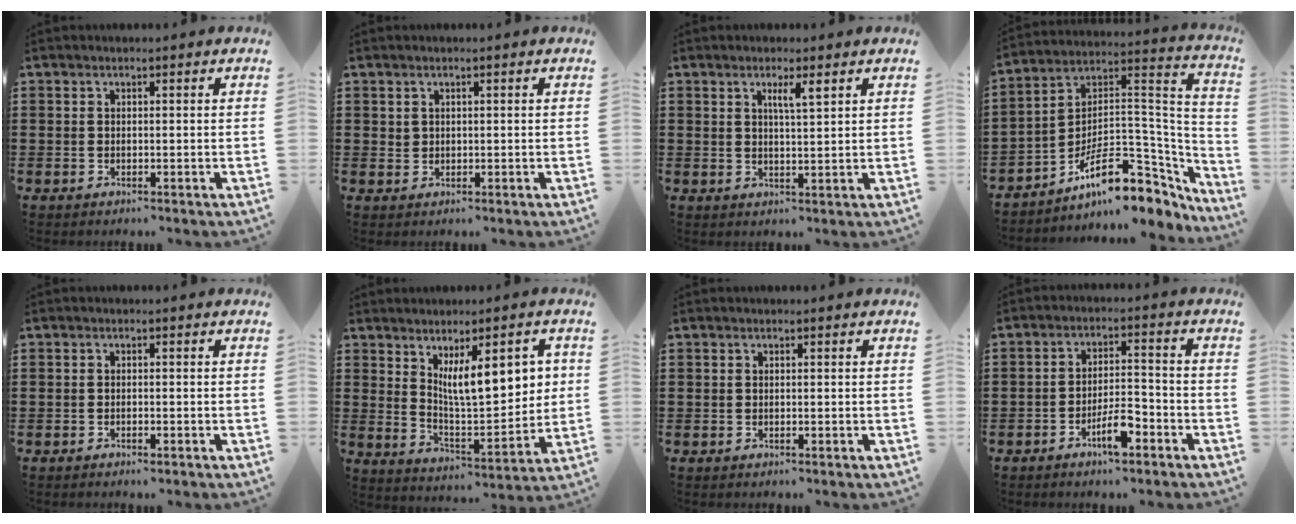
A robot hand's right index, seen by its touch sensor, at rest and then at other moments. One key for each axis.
{"total": 1.2, "fx": 0.7, "fy": 0.9, "fz": 0.2, "tx": -0.006, "ty": 0.004, "tz": 0.015}
{"total": 2.7, "fx": 1.4, "fy": 0.4, "fz": 2.3, "tx": -0.040, "ty": -0.001, "tz": 0.021}
{"total": 11.9, "fx": -6.7, "fy": 5.8, "fz": 8.0, "tx": -0.123, "ty": 0.006, "tz": -0.120}
{"total": 0.7, "fx": -0.6, "fy": 0.1, "fz": 0.3, "tx": -0.008, "ty": -0.002, "tz": -0.011}
{"total": 11.1, "fx": 4.2, "fy": 3.9, "fz": 9.6, "tx": -0.155, "ty": -0.006, "tz": 0.068}
{"total": 0.0}
{"total": 6.1, "fx": -3.5, "fy": 1.8, "fz": 4.6, "tx": -0.087, "ty": 0.006, "tz": -0.064}